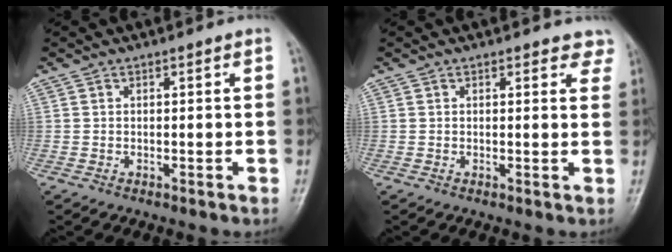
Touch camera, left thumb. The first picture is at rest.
{"total": 3.8, "force": [3.2, 1.7, 0.9], "torque": [0.026, -0.013, 0.019]}